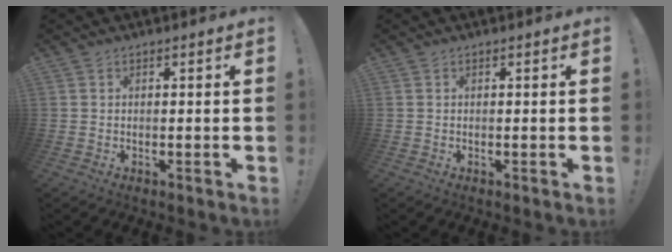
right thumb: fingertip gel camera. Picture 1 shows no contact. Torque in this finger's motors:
{"motor_torque": [-0.05, 0.06, 0.00, 0.00, 0.01]}